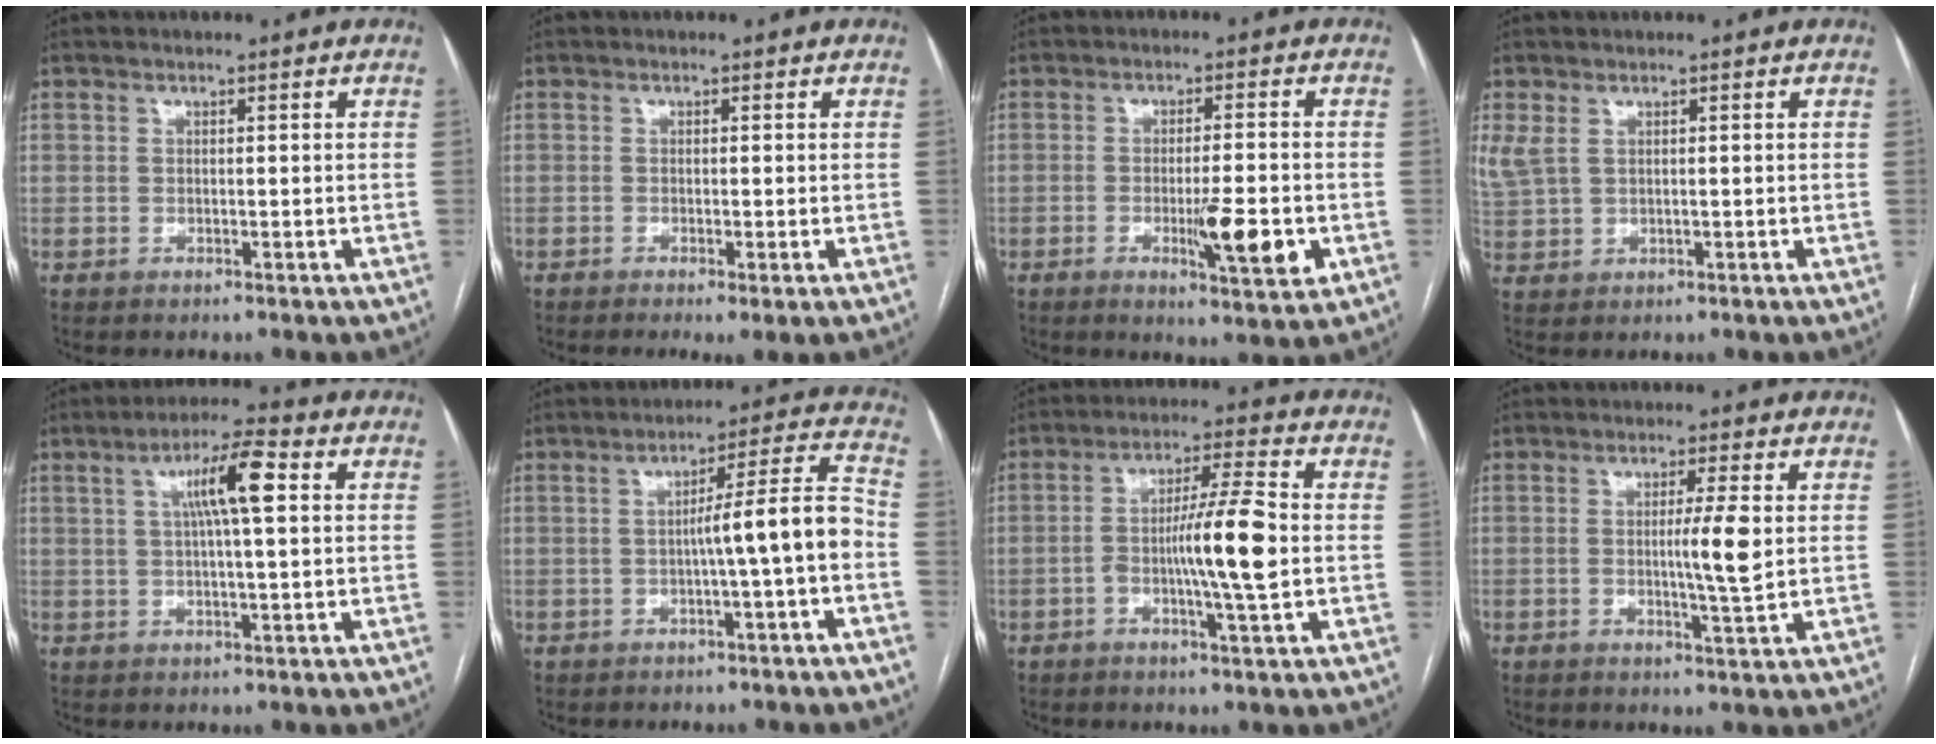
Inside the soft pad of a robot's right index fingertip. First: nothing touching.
{"total": 2.2, "force": [-0.9, 0.2, 2.0], "torque": [-0.032, -0.008, -0.011]}
{"total": 8.4, "force": [-2.4, 1.2, 8.0], "torque": [-0.121, -0.013, -0.034]}
{"total": 3.5, "force": [1.6, 2.0, 2.3], "torque": [-0.068, 0.009, 0.044]}
{"total": 7.9, "force": [2.0, 0.5, 7.6], "torque": [-0.134, 0.015, 0.031]}
{"total": 8.6, "force": [-2.0, -0.8, 8.3], "torque": [-0.118, 0.023, -0.027]}
{"total": 9.8, "force": [-1.3, 0.1, 9.7], "torque": [-0.167, 0.006, -0.027]}
{"total": 5.2, "force": [0.3, -0.4, 5.2], "torque": [-0.086, -0.009, 0.004]}